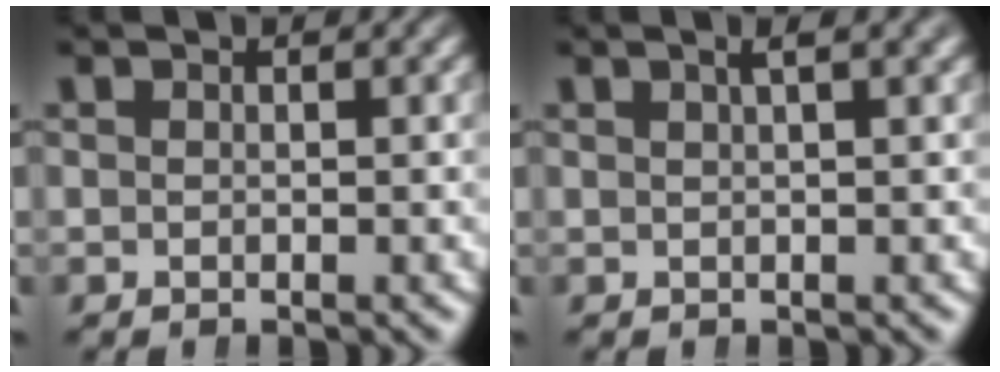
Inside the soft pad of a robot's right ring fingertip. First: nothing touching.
{"total": 1.6, "force": [0.8, -0.3, 1.3], "torque": [-0.009, 0.014, 0.011]}